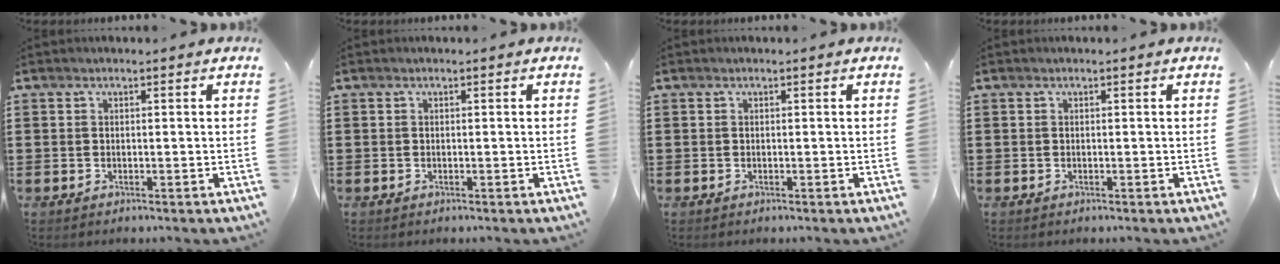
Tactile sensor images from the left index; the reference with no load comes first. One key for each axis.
{"total": 0.0}
{"total": 0.0}
{"total": 0.0}